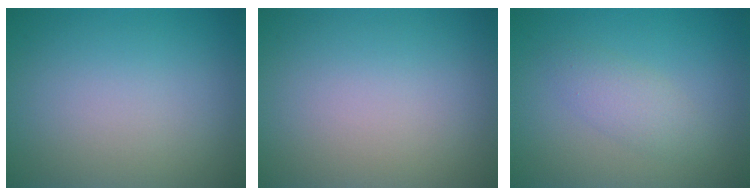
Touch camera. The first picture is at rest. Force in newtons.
{"total": 0.0}
{"total": 2.7, "press": 2.7, "slide": 0.2}